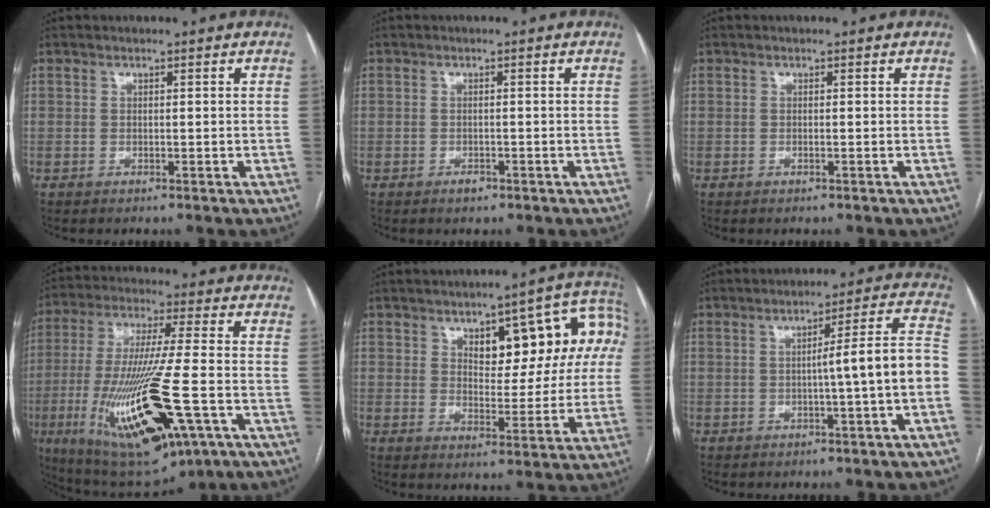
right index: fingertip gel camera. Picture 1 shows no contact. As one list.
[{"total": 1.4, "force": [-0.9, 0.9, 0.6], "torque": [-0.007, 0.002, -0.011]}, {"total": 0.0}, {"total": 23.4, "force": [-8.1, 4.2, 21.5], "torque": [-0.434, -0.044, -0.126]}, {"total": 12.9, "force": [4.2, 5.4, 10.9], "torque": [-0.125, 0.039, 0.058]}, {"total": 8.5, "force": [-1.9, -0.8, 8.2], "torque": [-0.106, 0.027, -0.028]}]